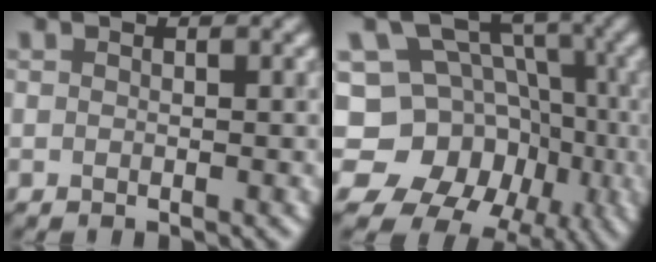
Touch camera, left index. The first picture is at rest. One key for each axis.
{"total": 13.5, "fx": -4.3, "fy": 11.5, "fz": 5.6, "tx": -0.086, "ty": 0.005, "tz": -0.085}